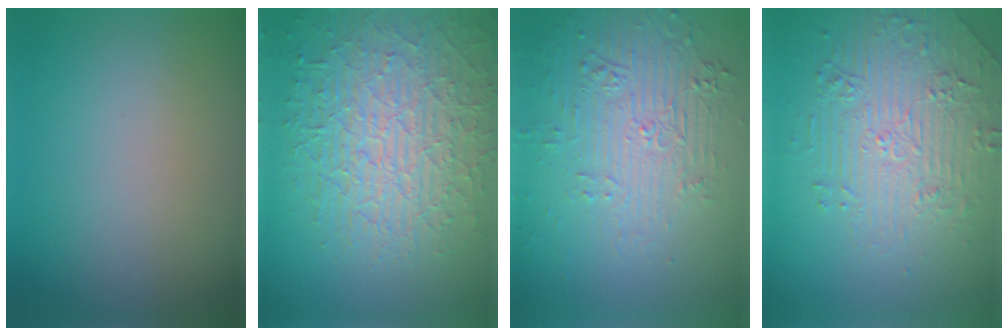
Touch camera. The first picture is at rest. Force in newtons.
{"total": 8.8, "press": 6.2, "slide": 6.2}
{"total": 6.0, "press": 3.6, "slide": 4.8}
{"total": 4.4, "press": 4.0, "slide": 1.8}